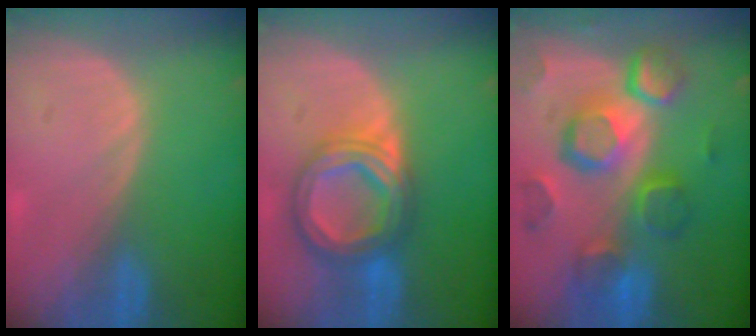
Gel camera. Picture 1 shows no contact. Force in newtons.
{"total": 8.6, "press": 8.6, "slide": 0.6}
{"total": 12.3, "press": 10.6, "slide": 6.2}